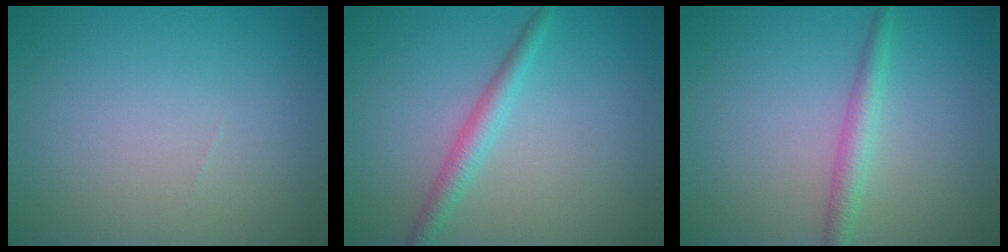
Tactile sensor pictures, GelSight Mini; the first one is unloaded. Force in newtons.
{"total": 2.3, "press": 2.3, "slide": 0.0}
{"total": 2.2, "press": 2.2, "slide": 0.1}